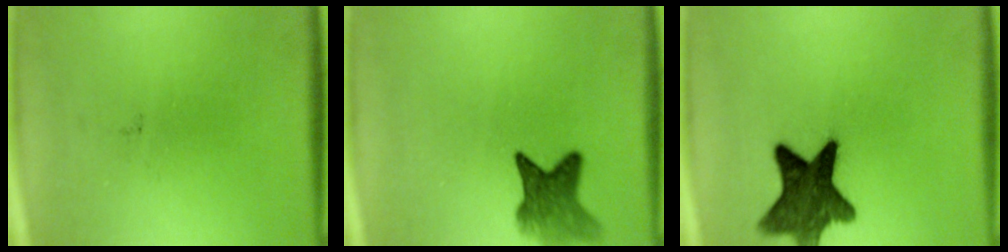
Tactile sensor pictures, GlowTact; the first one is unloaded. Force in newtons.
{"total": 5.6}
{"total": 12.3}